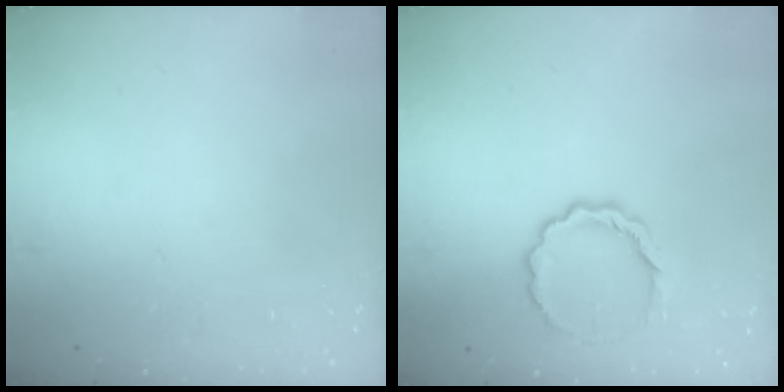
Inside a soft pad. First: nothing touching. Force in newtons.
{"total": 7.9, "press": 7.9, "slide": 1.0}